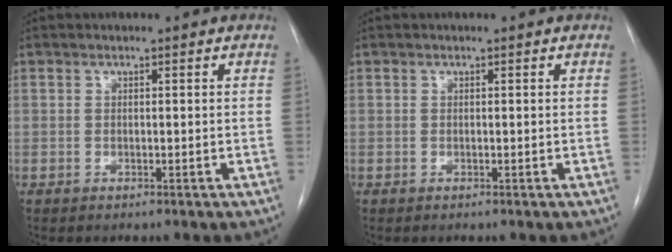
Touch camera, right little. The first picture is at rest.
{"total": 0.0}